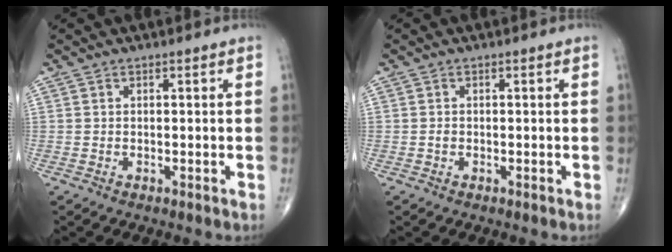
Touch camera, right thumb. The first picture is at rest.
{"total": 0.5, "force": [-0.2, 0.4, 0.3], "torque": [-0.005, 0.001, -0.004]}